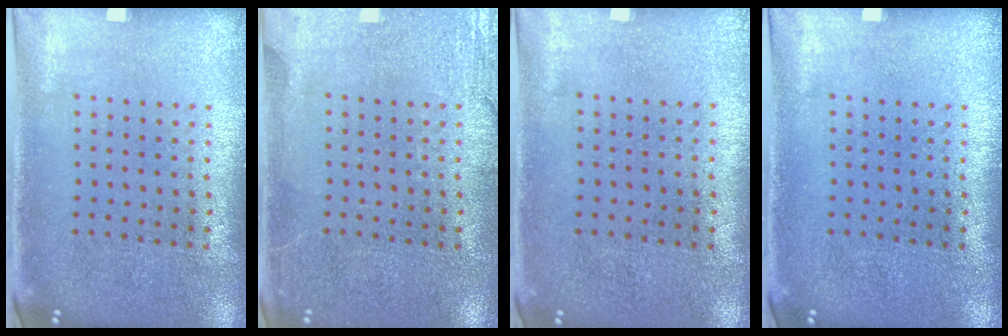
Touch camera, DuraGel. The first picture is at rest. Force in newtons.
{"total": 3.0, "press": 3.0, "slide": 0.4}
{"total": 0.0}
{"total": 0.0}